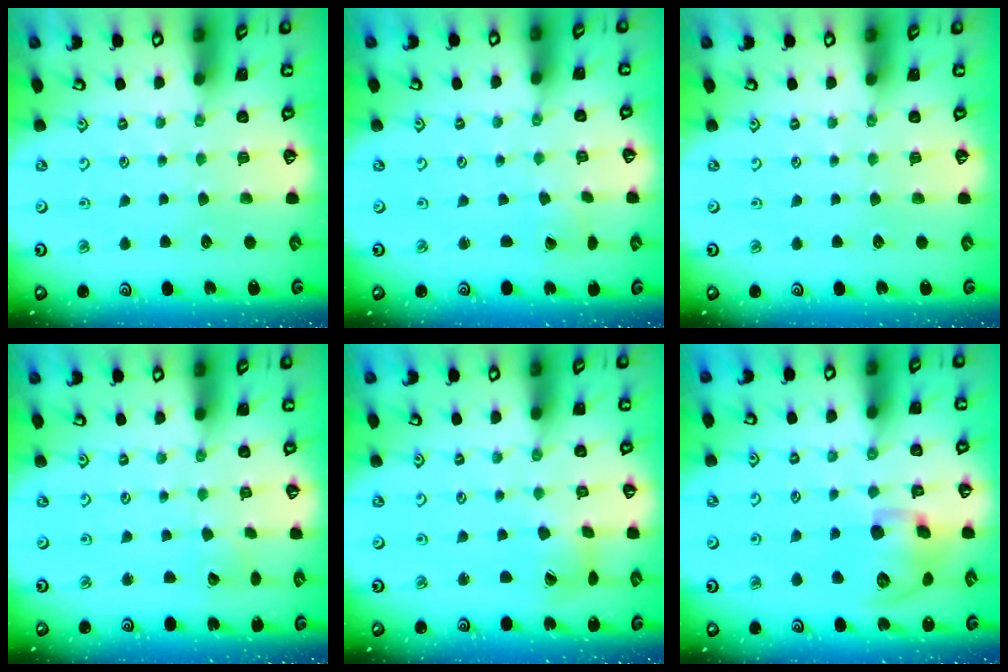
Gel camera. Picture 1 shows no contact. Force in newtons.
{"total": 0.9, "press": 0.9, "slide": 0.1}
{"total": 0.0}
{"total": 2.5, "press": 2.5, "slide": 0.3}
{"total": 4.2, "press": 4.2, "slide": 0.5}
{"total": 13.2, "press": 13.1, "slide": 2.1}